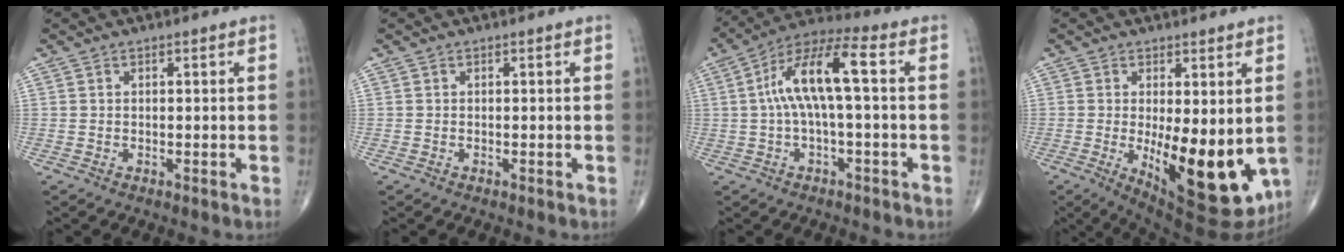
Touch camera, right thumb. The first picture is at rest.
{"total": 0.0}
{"total": 11.6, "force": [0.7, 3.0, 11.2], "torque": [-0.231, 0.044, 0.009]}
{"total": 16.0, "force": [-1.9, 6.0, 14.7], "torque": [-0.209, -0.036, -0.008]}